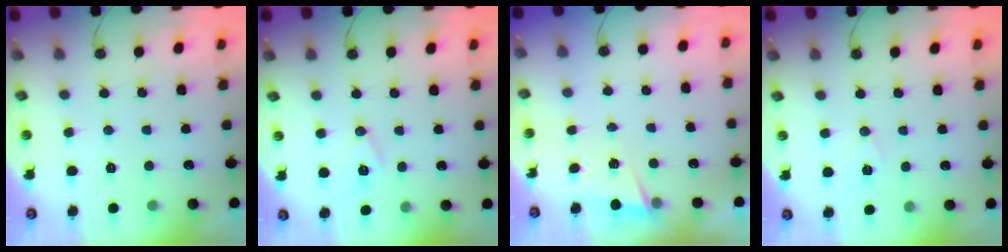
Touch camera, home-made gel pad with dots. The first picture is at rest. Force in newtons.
{"total": 7.6, "press": 6.7, "slide": 3.7}
{"total": 1.3, "press": 0.7, "slide": 1.1}
{"total": 6.7, "press": 4.9, "slide": 4.4}